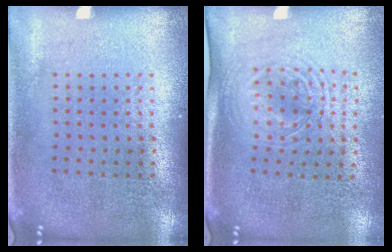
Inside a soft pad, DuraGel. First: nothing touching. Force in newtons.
{"total": 1.6, "press": 1.3, "slide": 0.9}